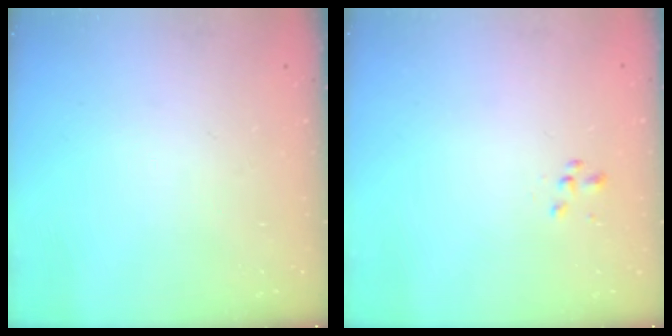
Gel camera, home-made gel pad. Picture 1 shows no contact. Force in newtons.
{"total": 1.5, "press": 1.4, "slide": 0.5}